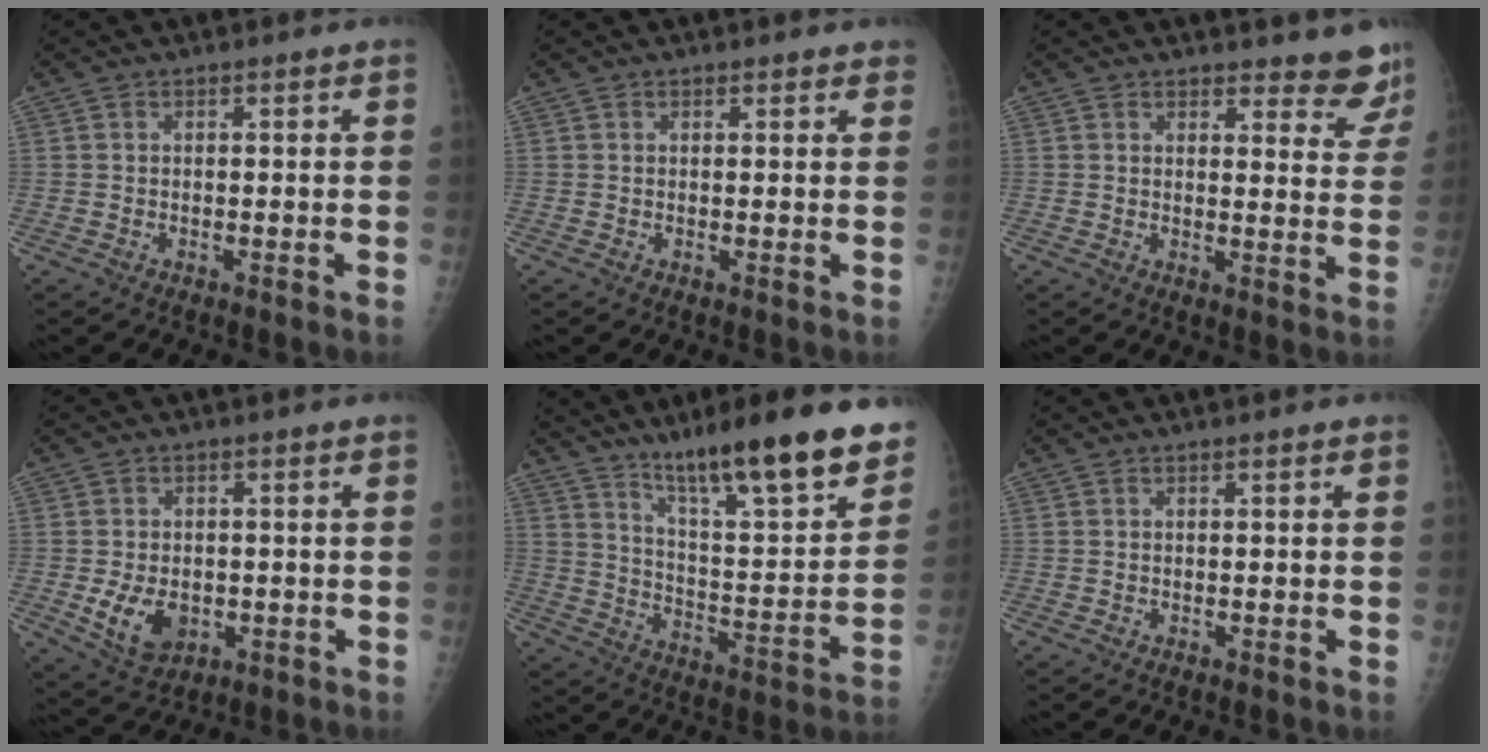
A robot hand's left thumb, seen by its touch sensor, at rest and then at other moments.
{"total": 1.2, "force": [0.9, 0.6, 0.3], "torque": [0.009, -0.004, 0.007]}
{"total": 7.9, "force": [7.3, 2.5, 1.5], "torque": [0.025, -0.052, 0.065]}
{"total": 7.4, "force": [-1.4, 5.3, 5.0], "torque": [-0.070, -0.006, -0.010]}
{"total": 22.5, "force": [15.7, 3.9, 15.6], "torque": [-0.210, -0.078, 0.256]}
{"total": 0.0}